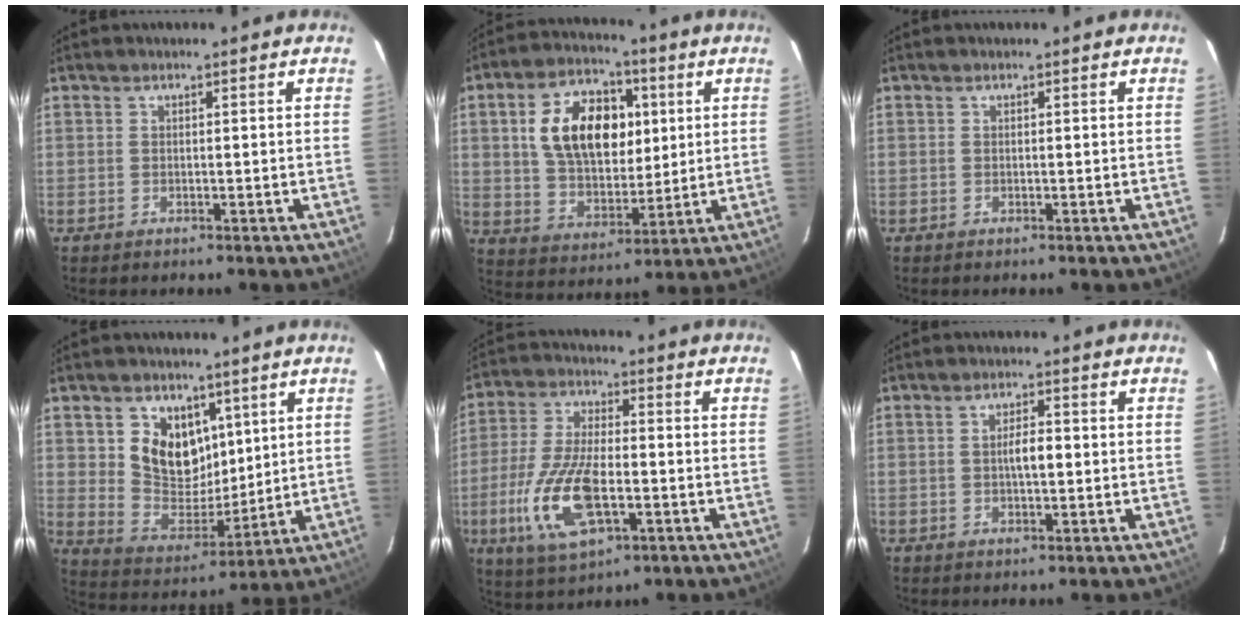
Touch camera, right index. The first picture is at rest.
{"total": 15.9, "force": [3.9, 10.0, 11.8], "torque": [-0.220, 0.026, 0.077]}
{"total": 0.0}
{"total": 11.7, "force": [5.0, 9.0, 5.4], "torque": [-0.106, -0.003, 0.111]}
{"total": 15.0, "force": [-4.6, 6.3, 12.8], "torque": [-0.277, -0.013, -0.083]}
{"total": 3.0, "force": [0.0, 0.8, 2.8], "torque": [-0.051, 0.004, 0.001]}